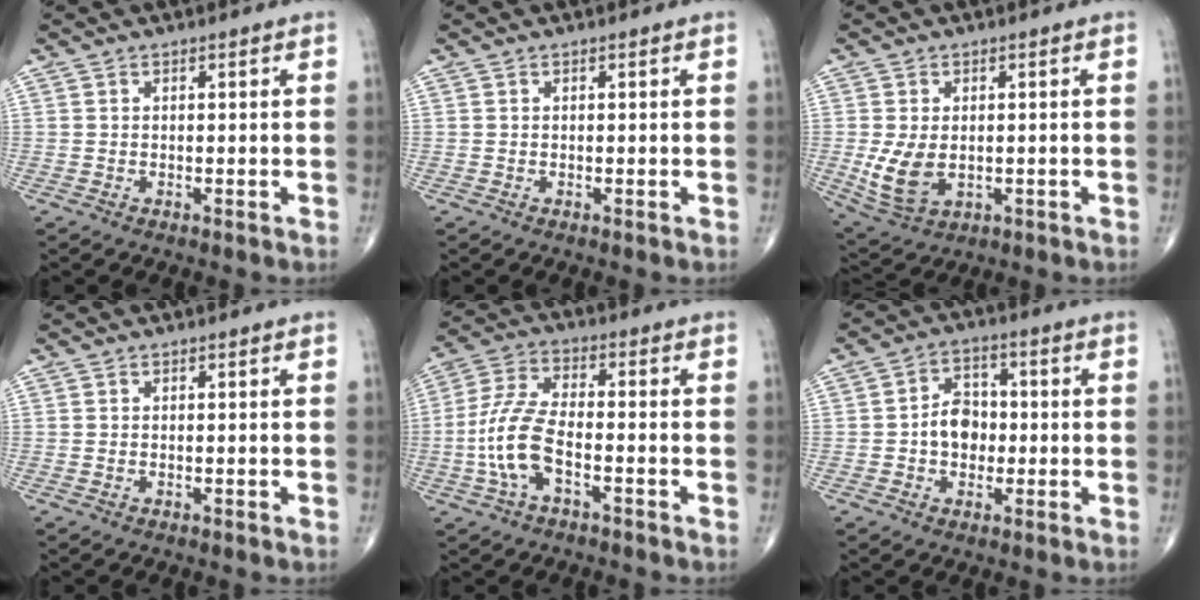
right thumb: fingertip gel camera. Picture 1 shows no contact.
{"total": 0.0}
{"total": 7.8, "force": [-0.8, 5.0, 5.9], "torque": [-0.113, -0.010, -0.002]}
{"total": 0.0}
{"total": 10.6, "force": [-3.2, 4.6, 8.9], "torque": [-0.199, 0.033, -0.067]}
{"total": 7.0, "force": [-0.8, 5.3, 4.4], "torque": [-0.045, 0.020, -0.021]}